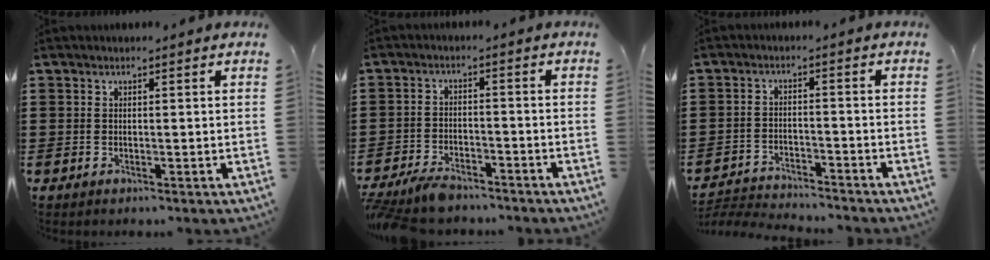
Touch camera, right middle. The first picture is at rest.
{"total": 4.2, "force": [-3.9, 1.0, 1.2], "torque": [-0.036, 0.000, -0.082]}
{"total": 3.7, "force": [-3.7, 0.3, 0.2], "torque": [-0.016, -0.001, -0.082]}